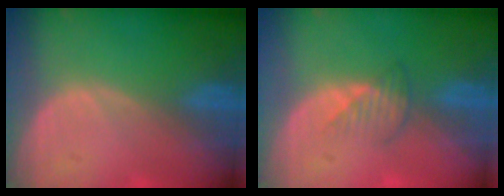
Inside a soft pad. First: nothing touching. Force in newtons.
{"total": 2.5, "press": 2.5, "slide": 0.3}